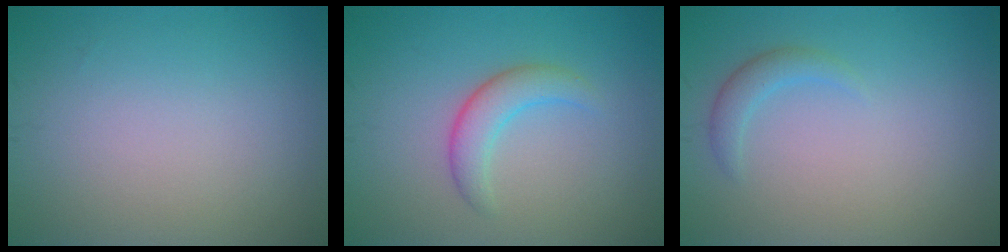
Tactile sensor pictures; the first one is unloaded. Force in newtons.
{"total": 2.8, "press": 2.8, "slide": 0.2}
{"total": 1.5, "press": 1.5, "slide": 0.1}